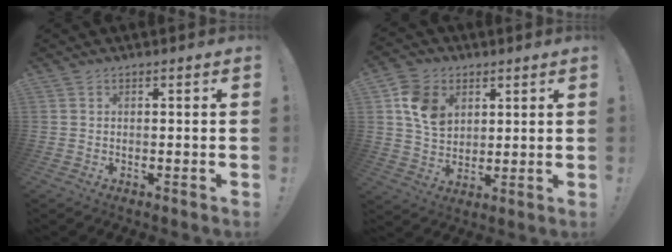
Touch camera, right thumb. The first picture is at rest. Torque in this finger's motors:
{"motor_torque": [1.11, 1.18, 0.12, 0.10, 0.06]}